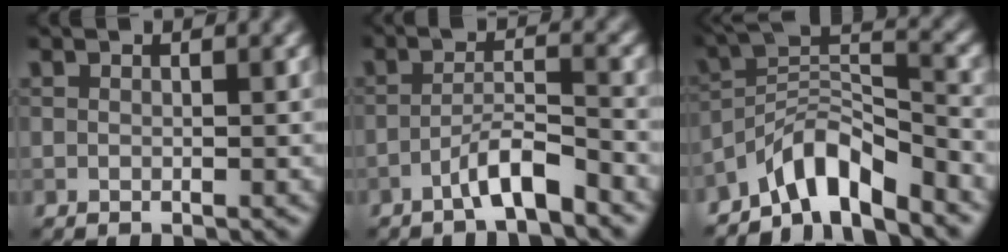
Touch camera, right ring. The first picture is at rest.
{"total": 3.6, "force": [-2.6, 0.5, 2.5], "torque": [-0.042, 0.013, -0.051]}
{"total": 6.5, "force": [-5.3, 1.6, 3.5], "torque": [-0.052, 0.007, -0.104]}